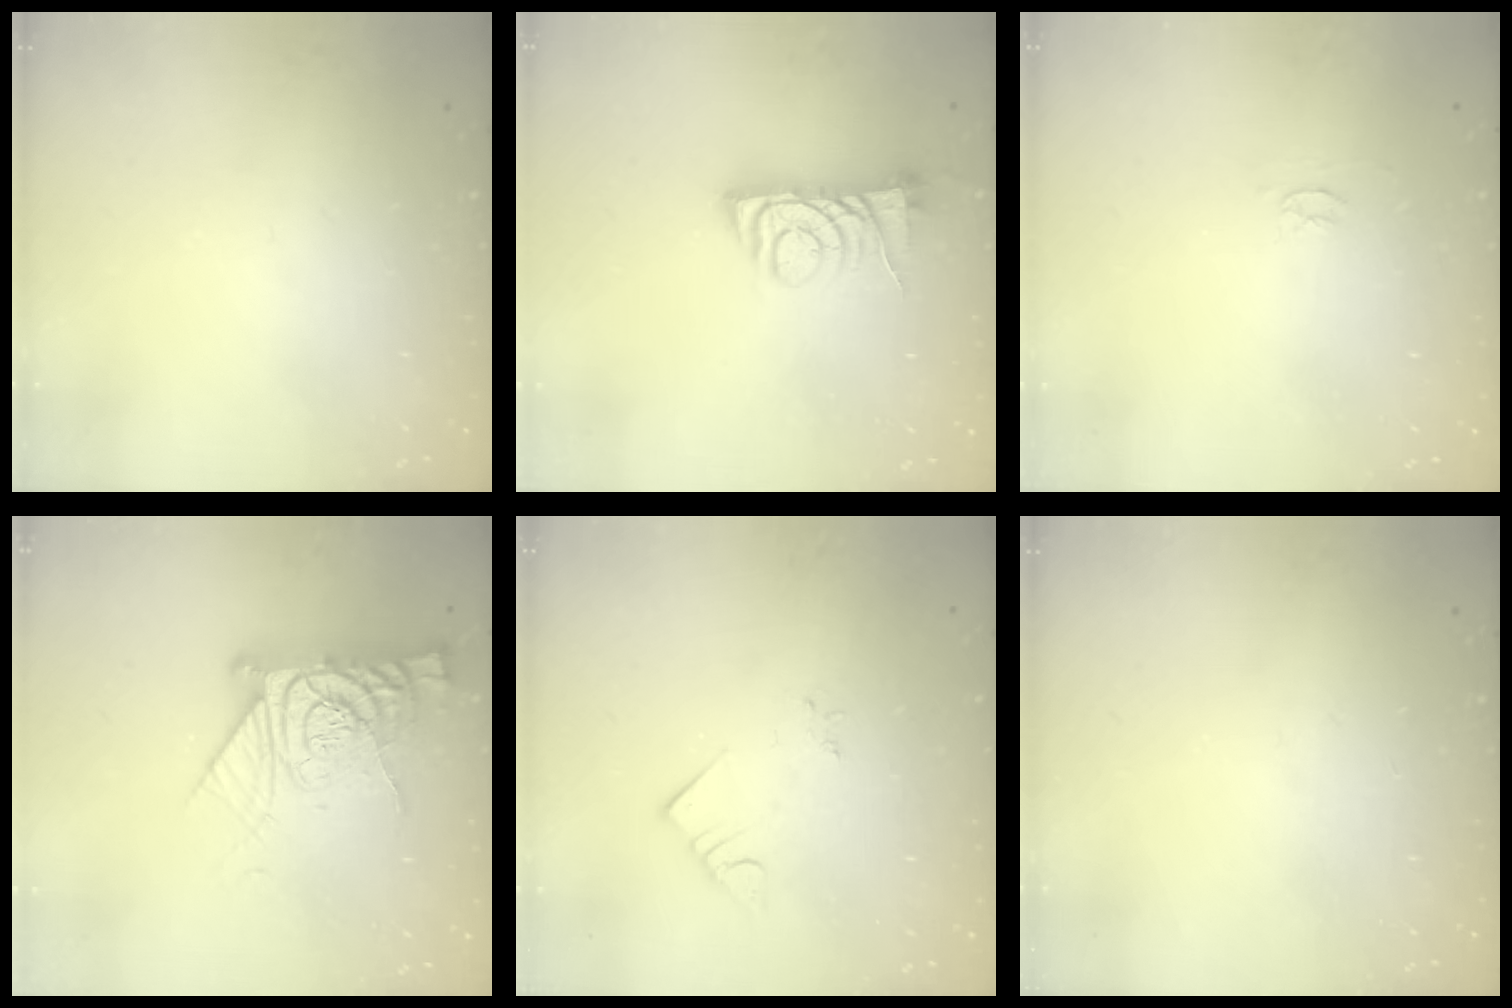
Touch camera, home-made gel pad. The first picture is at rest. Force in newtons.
{"total": 7.5, "press": 7.4, "slide": 0.8}
{"total": 2.6, "press": 2.6, "slide": 0.3}
{"total": 15.9, "press": 15.9, "slide": 1.5}
{"total": 2.5, "press": 2.5, "slide": 0.3}
{"total": 0.0}